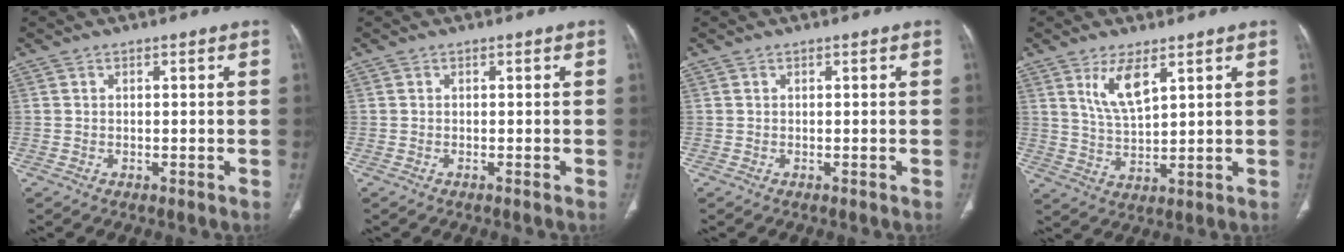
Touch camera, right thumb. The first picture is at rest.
{"total": 0.0}
{"total": 0.0}
{"total": 7.1, "force": [3.7, 2.3, 5.6], "torque": [-0.107, -0.026, 0.082]}